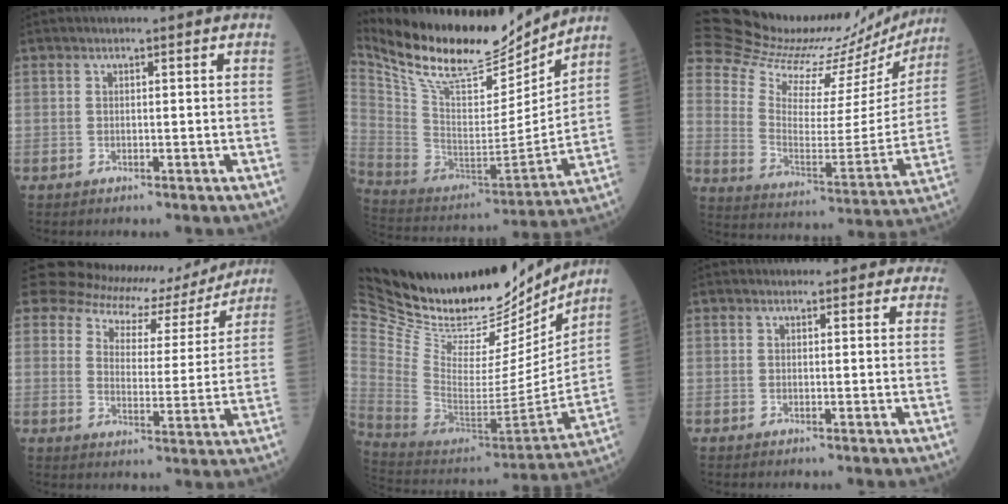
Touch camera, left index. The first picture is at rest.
{"total": 22.1, "force": [19.6, 5.2, 8.8], "torque": [-0.176, -0.020, 0.334]}
{"total": 28.0, "force": [26.6, 5.1, 7.2], "torque": [-0.127, -0.085, 0.369]}
{"total": 15.0, "force": [13.0, 6.5, 3.8], "torque": [-0.051, 0.007, 0.155]}
{"total": 34.8, "force": [29.7, 10.7, 14.8], "torque": [-0.293, -0.032, 0.463]}
{"total": 6.5, "force": [5.8, 2.8, 0.4], "torque": [0.032, 0.004, 0.040]}